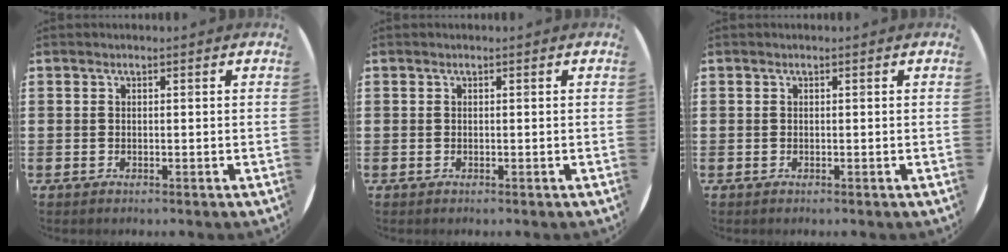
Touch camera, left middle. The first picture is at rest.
{"total": 0.0}
{"total": 0.0}